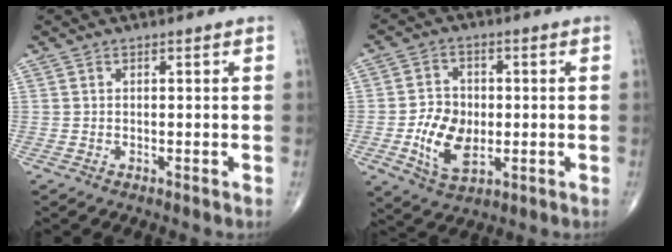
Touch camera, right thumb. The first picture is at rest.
{"total": 9.7, "force": [-1.7, 6.5, 7.0], "torque": [-0.107, 0.001, -0.028]}